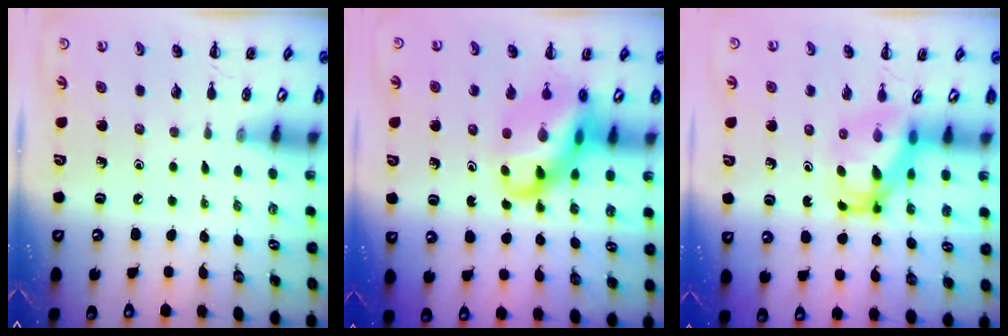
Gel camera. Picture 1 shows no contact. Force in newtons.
{"total": 13.2, "press": 12.8, "slide": 3.4}
{"total": 4.9, "press": 4.8, "slide": 0.7}